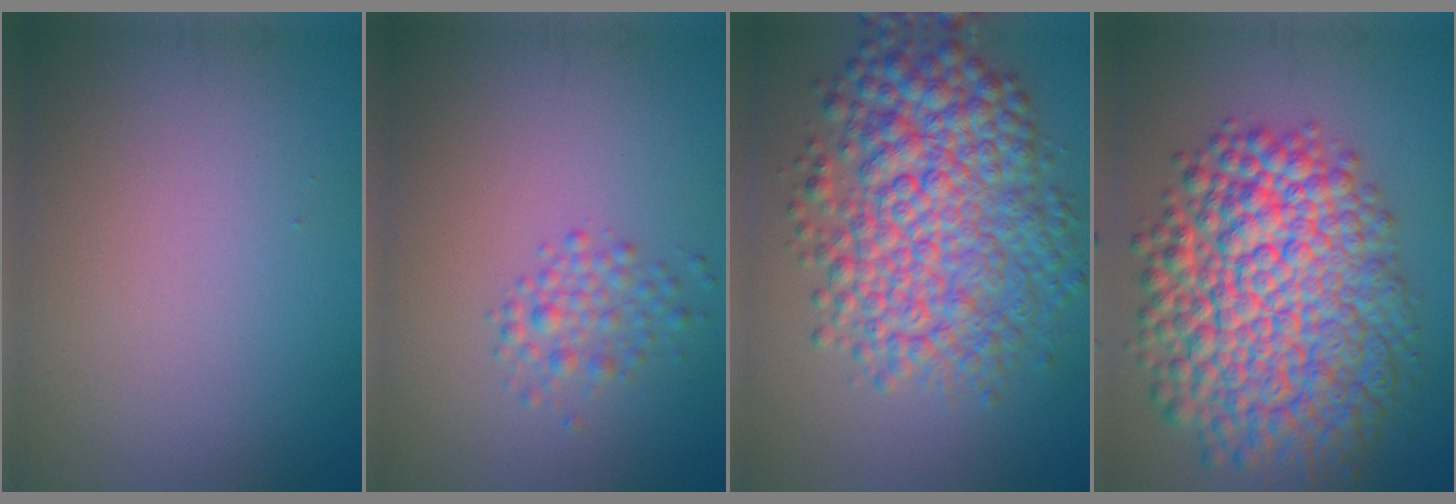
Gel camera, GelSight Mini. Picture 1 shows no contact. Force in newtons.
{"total": 2.1, "press": 2.1, "slide": 0.1}
{"total": 9.3, "press": 9.3, "slide": 0.1}
{"total": 12.5, "press": 12.5, "slide": 0.4}